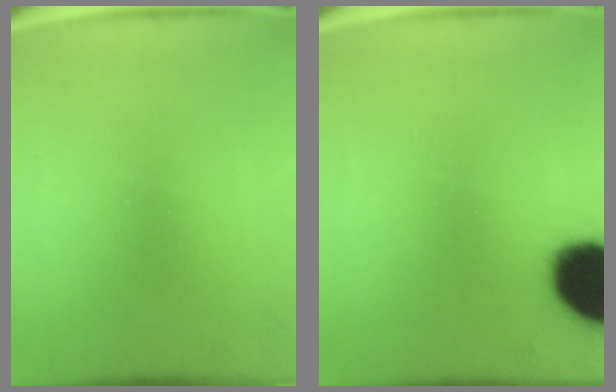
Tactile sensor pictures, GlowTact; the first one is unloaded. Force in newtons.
{"total": 18.8}